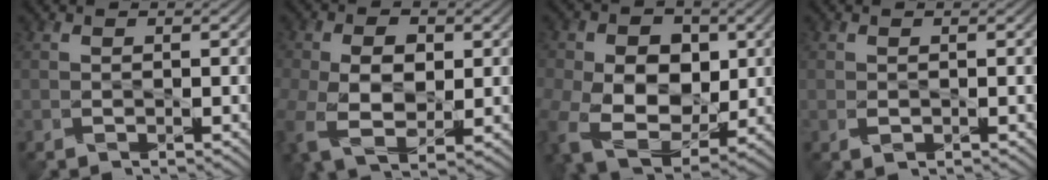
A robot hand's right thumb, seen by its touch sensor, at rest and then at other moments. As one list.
[{"total": 8.9, "force": [-1.3, 5.6, 6.8], "torque": [-0.160, -0.013, -0.026]}, {"total": 13.4, "force": [-1.7, 9.8, 9.0], "torque": [-0.192, -0.020, -0.020]}, {"total": 0.8, "force": [-0.2, 0.5, 0.5], "torque": [-0.012, -0.005, -0.002]}]